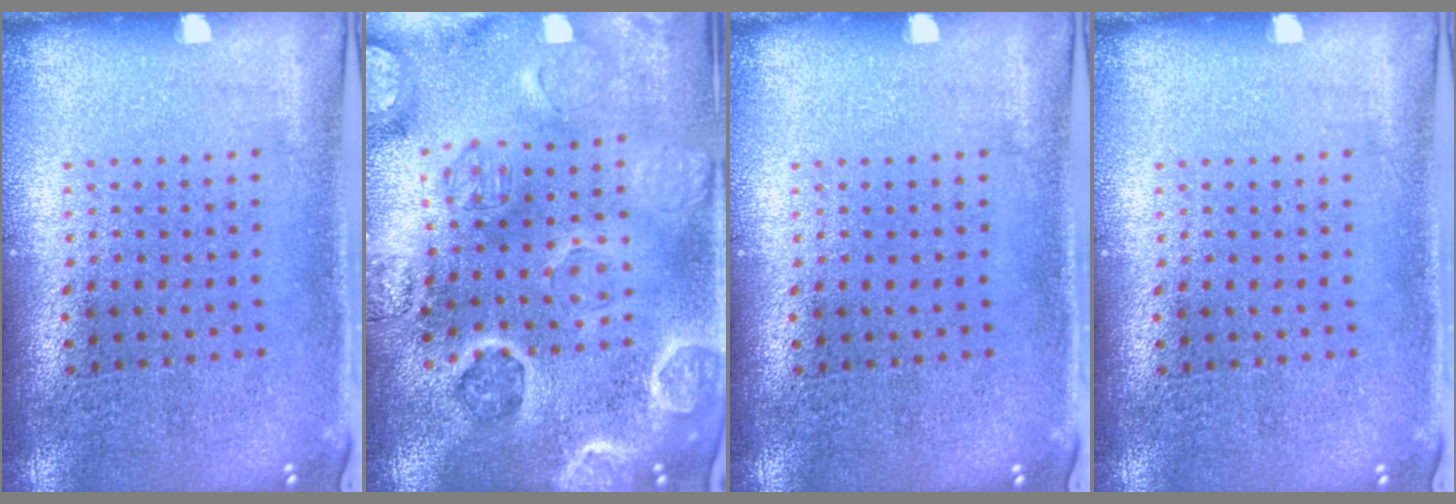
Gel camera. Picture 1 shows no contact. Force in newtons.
{"total": 2.9, "press": 2.9, "slide": 0.3}
{"total": 0.0}
{"total": 0.0}